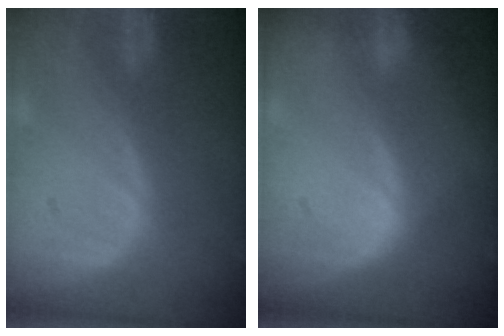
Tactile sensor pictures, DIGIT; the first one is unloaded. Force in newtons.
{"total": 0.8, "press": 0.5, "slide": 0.7}